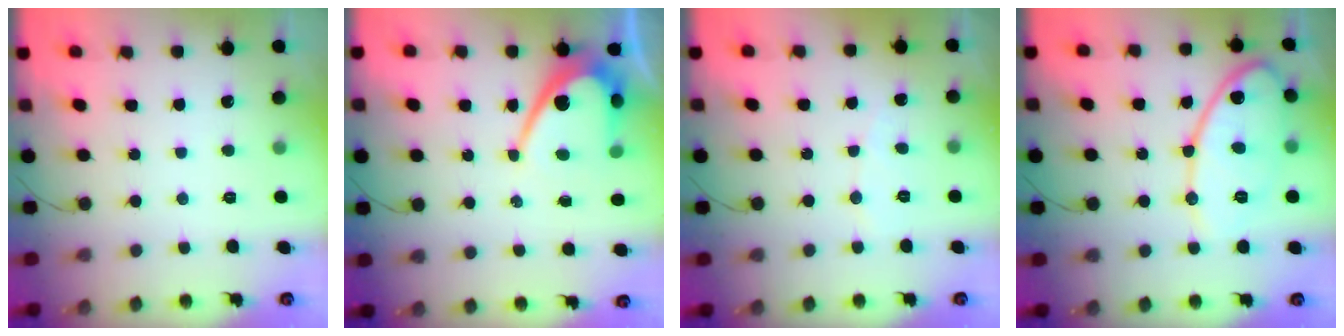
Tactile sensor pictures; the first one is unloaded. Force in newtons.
{"total": 10.3, "press": 10.3, "slide": 0.8}
{"total": 3.3, "press": 3.3, "slide": 0.4}
{"total": 13.4, "press": 13.4, "slide": 1.2}